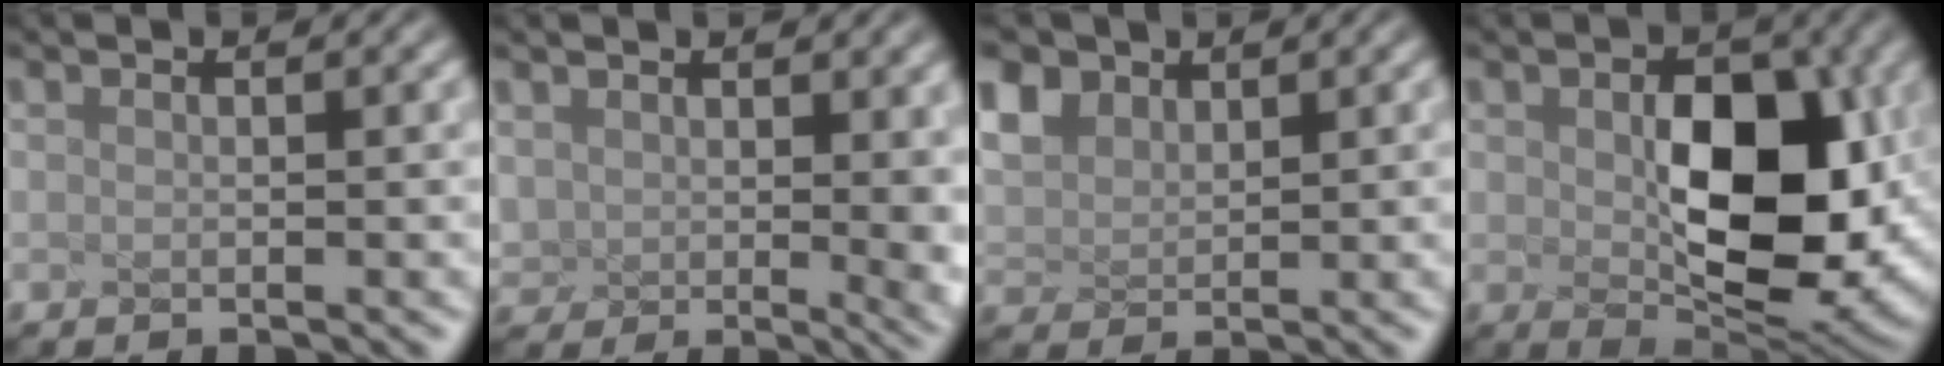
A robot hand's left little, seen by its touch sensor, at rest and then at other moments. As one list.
[{"total": 4.1, "force": [2.1, 1.9, 3.0], "torque": [-0.079, -0.007, 0.089]}, {"total": 2.1, "force": [1.5, 1.4, 0.5], "torque": [-0.063, 0.003, 0.070]}, {"total": 8.0, "force": [-0.8, 4.3, 6.7], "torque": [-0.135, -0.023, 0.040]}]